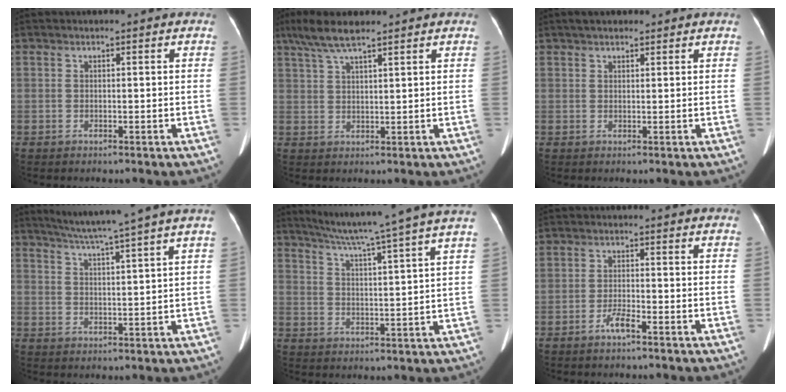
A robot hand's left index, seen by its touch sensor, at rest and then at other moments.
{"total": 6.5, "force": [4.9, 0.6, 4.2], "torque": [-0.088, 0.022, 0.091]}
{"total": 3.5, "force": [2.8, 1.3, 1.7], "torque": [-0.027, 0.026, 0.043]}
{"total": 10.6, "force": [8.8, -2.3, 5.5], "torque": [-0.091, 0.001, 0.127]}
{"total": 17.0, "force": [14.3, -2.4, 8.9], "torque": [-0.149, -0.017, 0.192]}
{"total": 2.6, "force": [-1.9, 0.2, 1.7], "torque": [-0.036, -0.004, -0.038]}